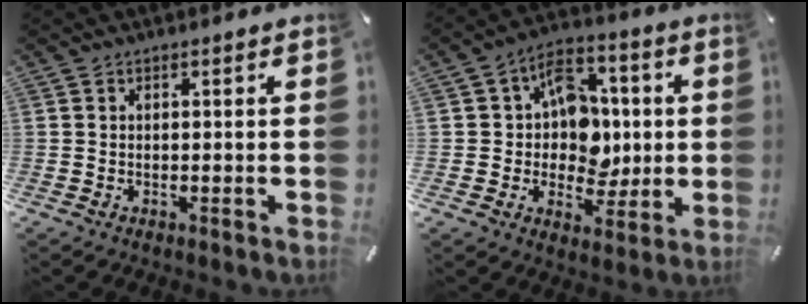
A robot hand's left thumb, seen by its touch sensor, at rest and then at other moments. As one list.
[{"total": 12.1, "force": [0.8, 10.6, 5.9], "torque": [-0.080, 0.007, 0.024]}]